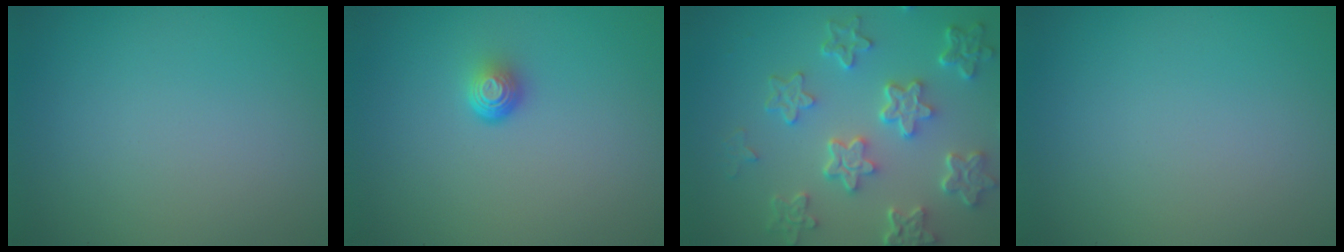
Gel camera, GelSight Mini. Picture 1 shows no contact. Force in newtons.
{"total": 1.7, "press": 1.0, "slide": 1.4}
{"total": 6.3, "press": 4.8, "slide": 4.2}
{"total": 0.0}